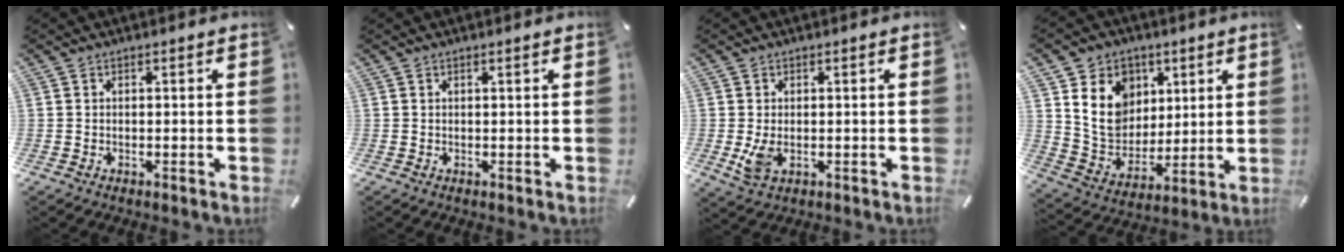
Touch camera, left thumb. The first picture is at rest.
{"total": 0.6, "force": [0.3, 0.0, 0.5], "torque": [-0.008, 0.000, 0.005]}
{"total": 4.8, "force": [-0.4, 2.7, 3.9], "torque": [-0.078, -0.005, -0.008]}
{"total": 13.9, "force": [4.5, 12.0, 5.4], "torque": [-0.106, -0.013, 0.091]}